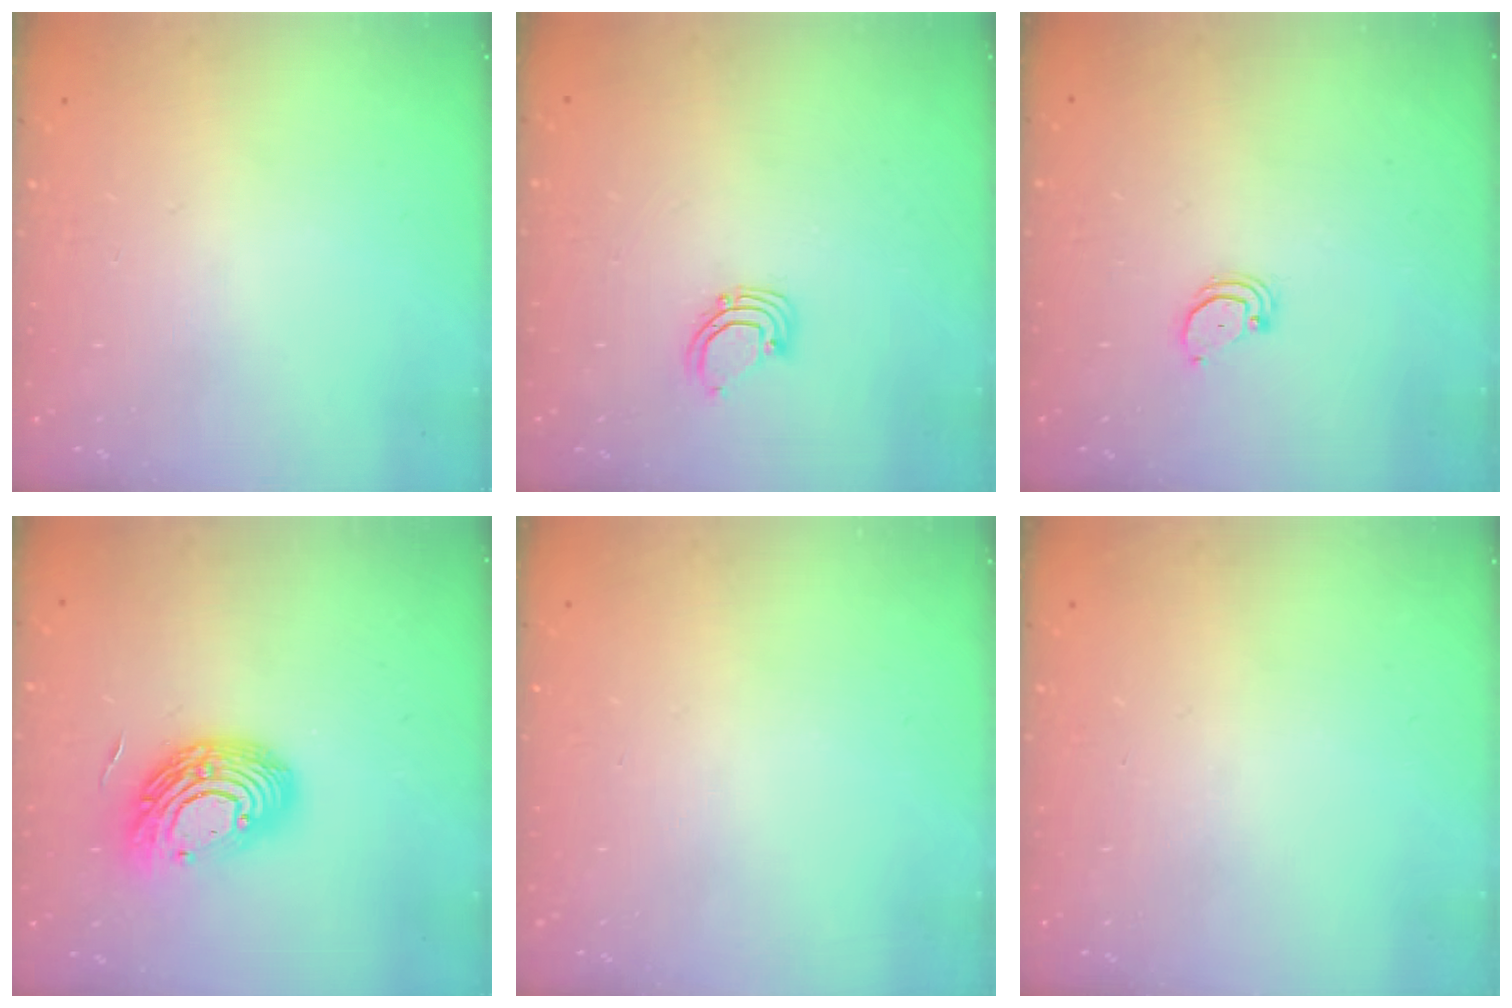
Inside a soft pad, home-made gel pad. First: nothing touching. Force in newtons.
{"total": 2.9, "press": 2.9, "slide": 0.3}
{"total": 2.1, "press": 2.1, "slide": 0.2}
{"total": 14.5, "press": 14.5, "slide": 1.0}
{"total": 0.0}
{"total": 0.0}